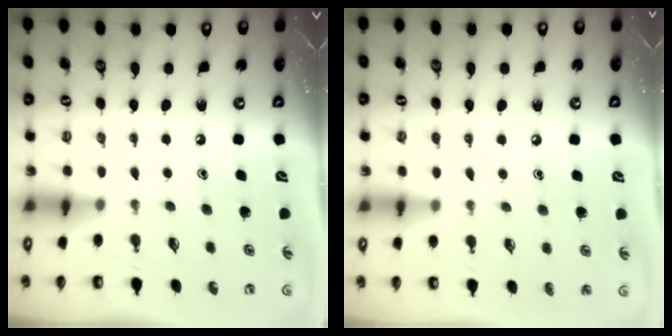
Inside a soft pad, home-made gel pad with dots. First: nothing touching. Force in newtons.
{"total": 4.9, "press": 4.9, "slide": 0.6}